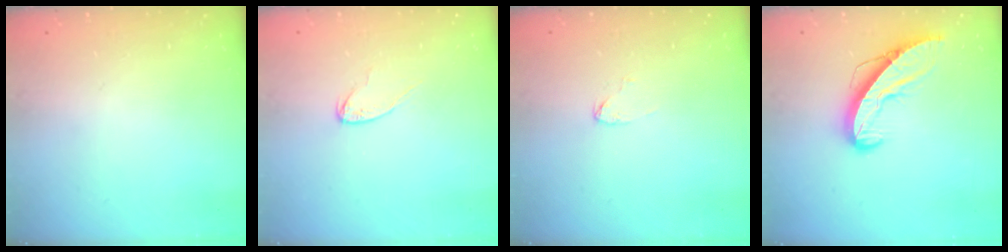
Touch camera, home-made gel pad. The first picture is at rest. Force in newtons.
{"total": 4.5, "press": 4.5, "slide": 0.5}
{"total": 2.6, "press": 2.6, "slide": 0.1}
{"total": 9.0, "press": 9.0, "slide": 0.9}